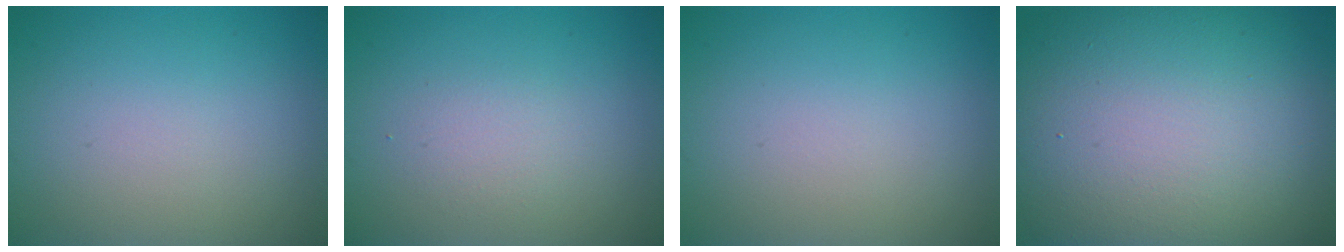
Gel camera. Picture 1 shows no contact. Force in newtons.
{"total": 1.4, "press": 1.4, "slide": 0.0}
{"total": 0.0}
{"total": 18.1, "press": 18.0, "slide": 1.0}